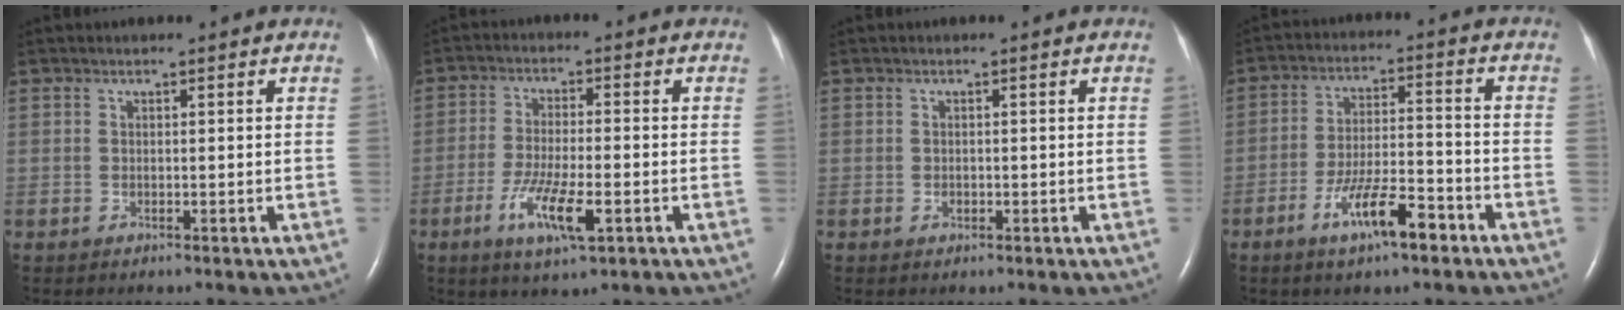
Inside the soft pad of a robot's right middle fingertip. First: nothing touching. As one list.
[{"total": 8.0, "force": [-3.3, 1.4, 7.2], "torque": [-0.143, -0.015, -0.056]}, {"total": 0.7, "force": [-0.2, 0.5, 0.4], "torque": [-0.008, 0.001, -0.002]}, {"total": 9.1, "force": [-5.4, 1.8, 7.1], "torque": [-0.124, -0.003, -0.093]}]